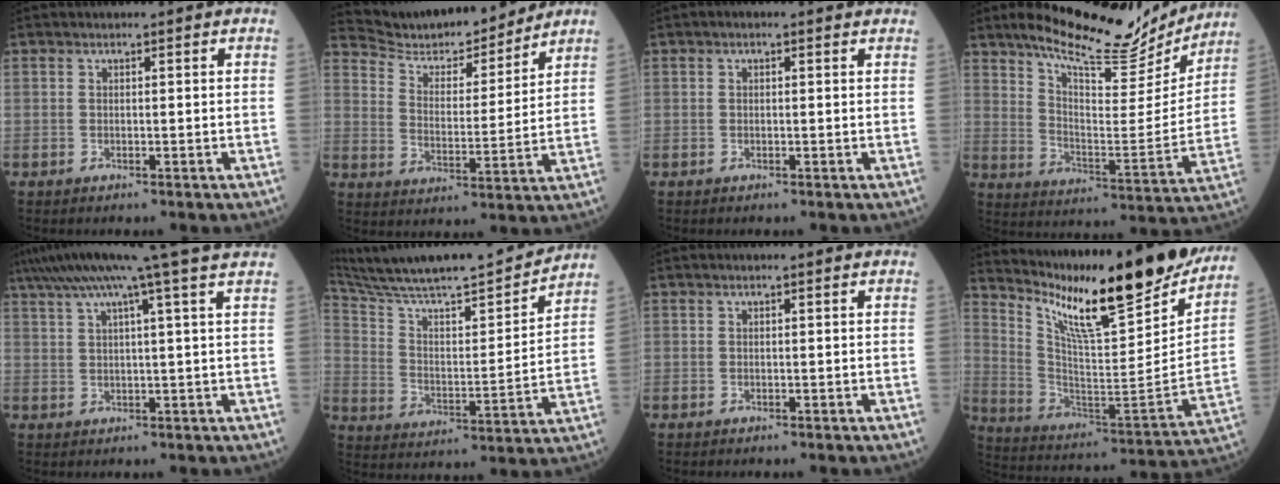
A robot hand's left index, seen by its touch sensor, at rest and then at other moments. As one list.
[{"total": 13.9, "force": [13.2, 2.0, 3.7], "torque": [-0.068, -0.003, 0.215]}, {"total": 1.3, "force": [0.7, 0.4, 1.0], "torque": [-0.021, 0.014, 0.005]}, {"total": 18.8, "force": [16.6, 3.9, 8.1], "torque": [-0.127, -0.018, 0.242]}, {"total": 14.0, "force": [11.0, -2.6, 8.4], "torque": [-0.142, 0.013, 0.148]}, {"total": 23.8, "force": [21.8, 1.3, 9.6], "torque": [-0.172, -0.017, 0.335]}, {"total": 0.7, "force": [0.5, -0.1, 0.5], "torque": [-0.010, 0.004, 0.008]}, {"total": 26.3, "force": [21.2, 2.7, 15.4], "torque": [-0.257, -0.068, 0.317]}]